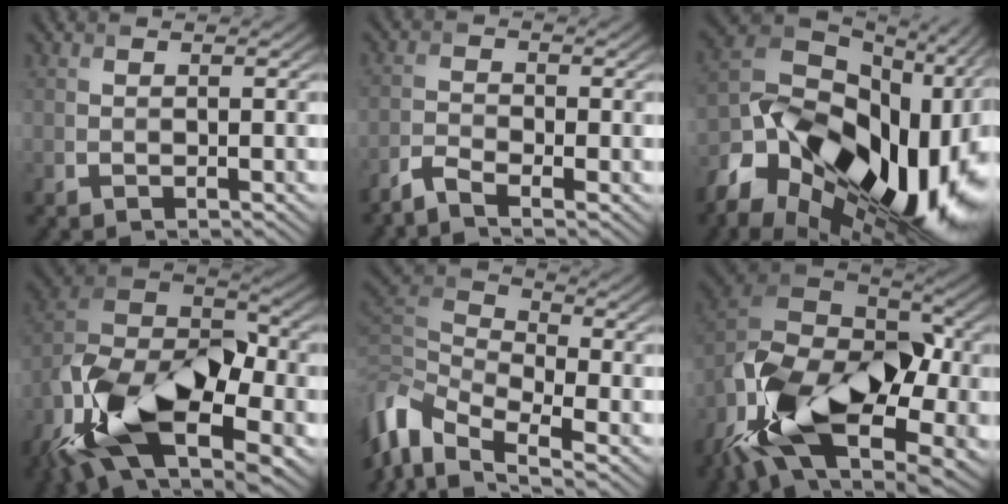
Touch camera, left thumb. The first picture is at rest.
{"total": 2.8, "force": [-2.4, 0.6, 1.3], "torque": [-0.036, -0.001, -0.057]}
{"total": 21.6, "force": [-7.7, 13.3, 15.2], "torque": [-0.317, -0.054, -0.109]}
{"total": 17.4, "force": [-8.4, 9.2, 12.2], "torque": [-0.254, -0.014, -0.167]}
{"total": 10.2, "force": [-3.7, 5.7, 7.5], "torque": [-0.201, 0.001, -0.094]}
{"total": 18.0, "force": [-7.3, 10.6, 12.6], "torque": [-0.271, -0.012, -0.139]}